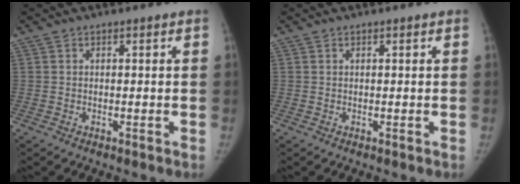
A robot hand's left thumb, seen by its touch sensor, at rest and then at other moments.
{"total": 0.0}